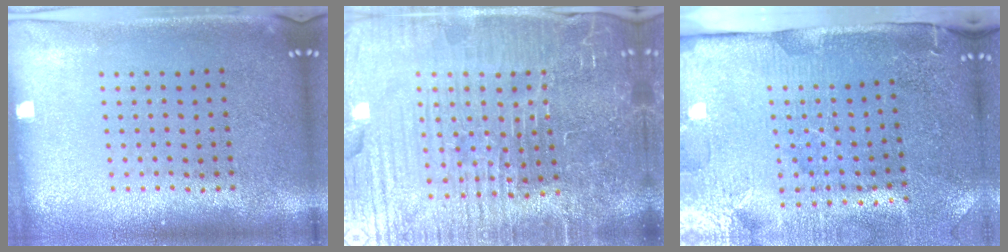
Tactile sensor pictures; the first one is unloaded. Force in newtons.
{"total": 7.3, "press": 6.5, "slide": 3.4}
{"total": 4.5, "press": 3.7, "slide": 2.5}